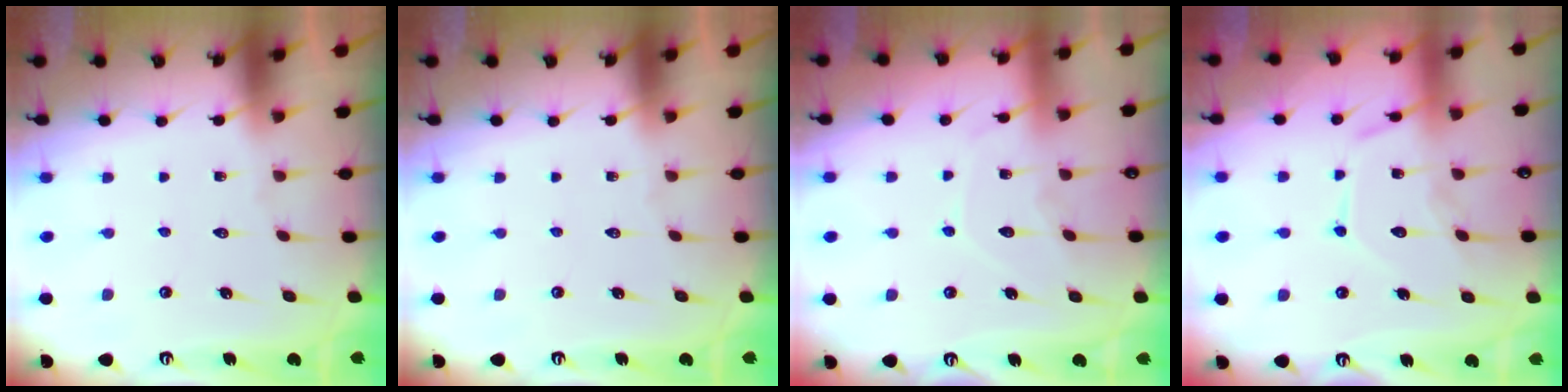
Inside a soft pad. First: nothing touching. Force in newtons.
{"total": 0.0}
{"total": 7.5, "press": 7.4, "slide": 0.7}
{"total": 12.4, "press": 12.4, "slide": 1.1}